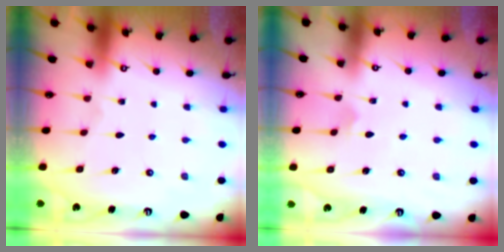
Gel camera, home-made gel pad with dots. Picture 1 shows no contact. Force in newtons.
{"total": 3.0, "press": 3.0, "slide": 0.2}